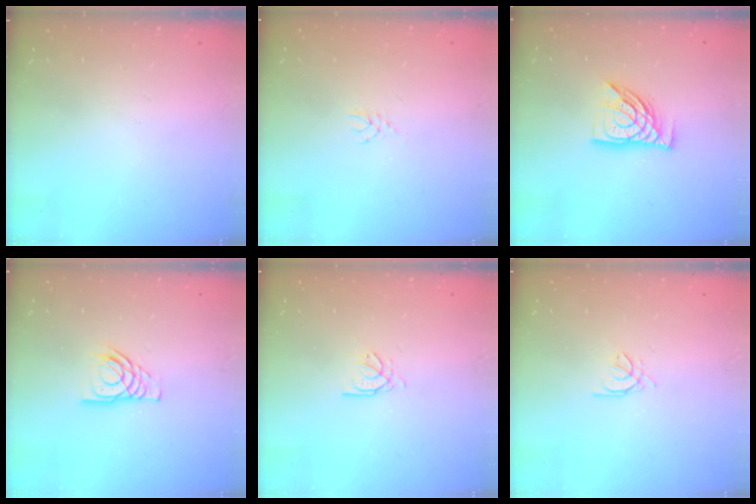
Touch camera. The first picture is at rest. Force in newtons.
{"total": 2.1, "press": 2.1, "slide": 0.3}
{"total": 11.3, "press": 11.2, "slide": 1.0}
{"total": 7.9, "press": 7.9, "slide": 0.8}
{"total": 2.7, "press": 2.7, "slide": 0.4}
{"total": 1.4, "press": 1.3, "slide": 0.3}